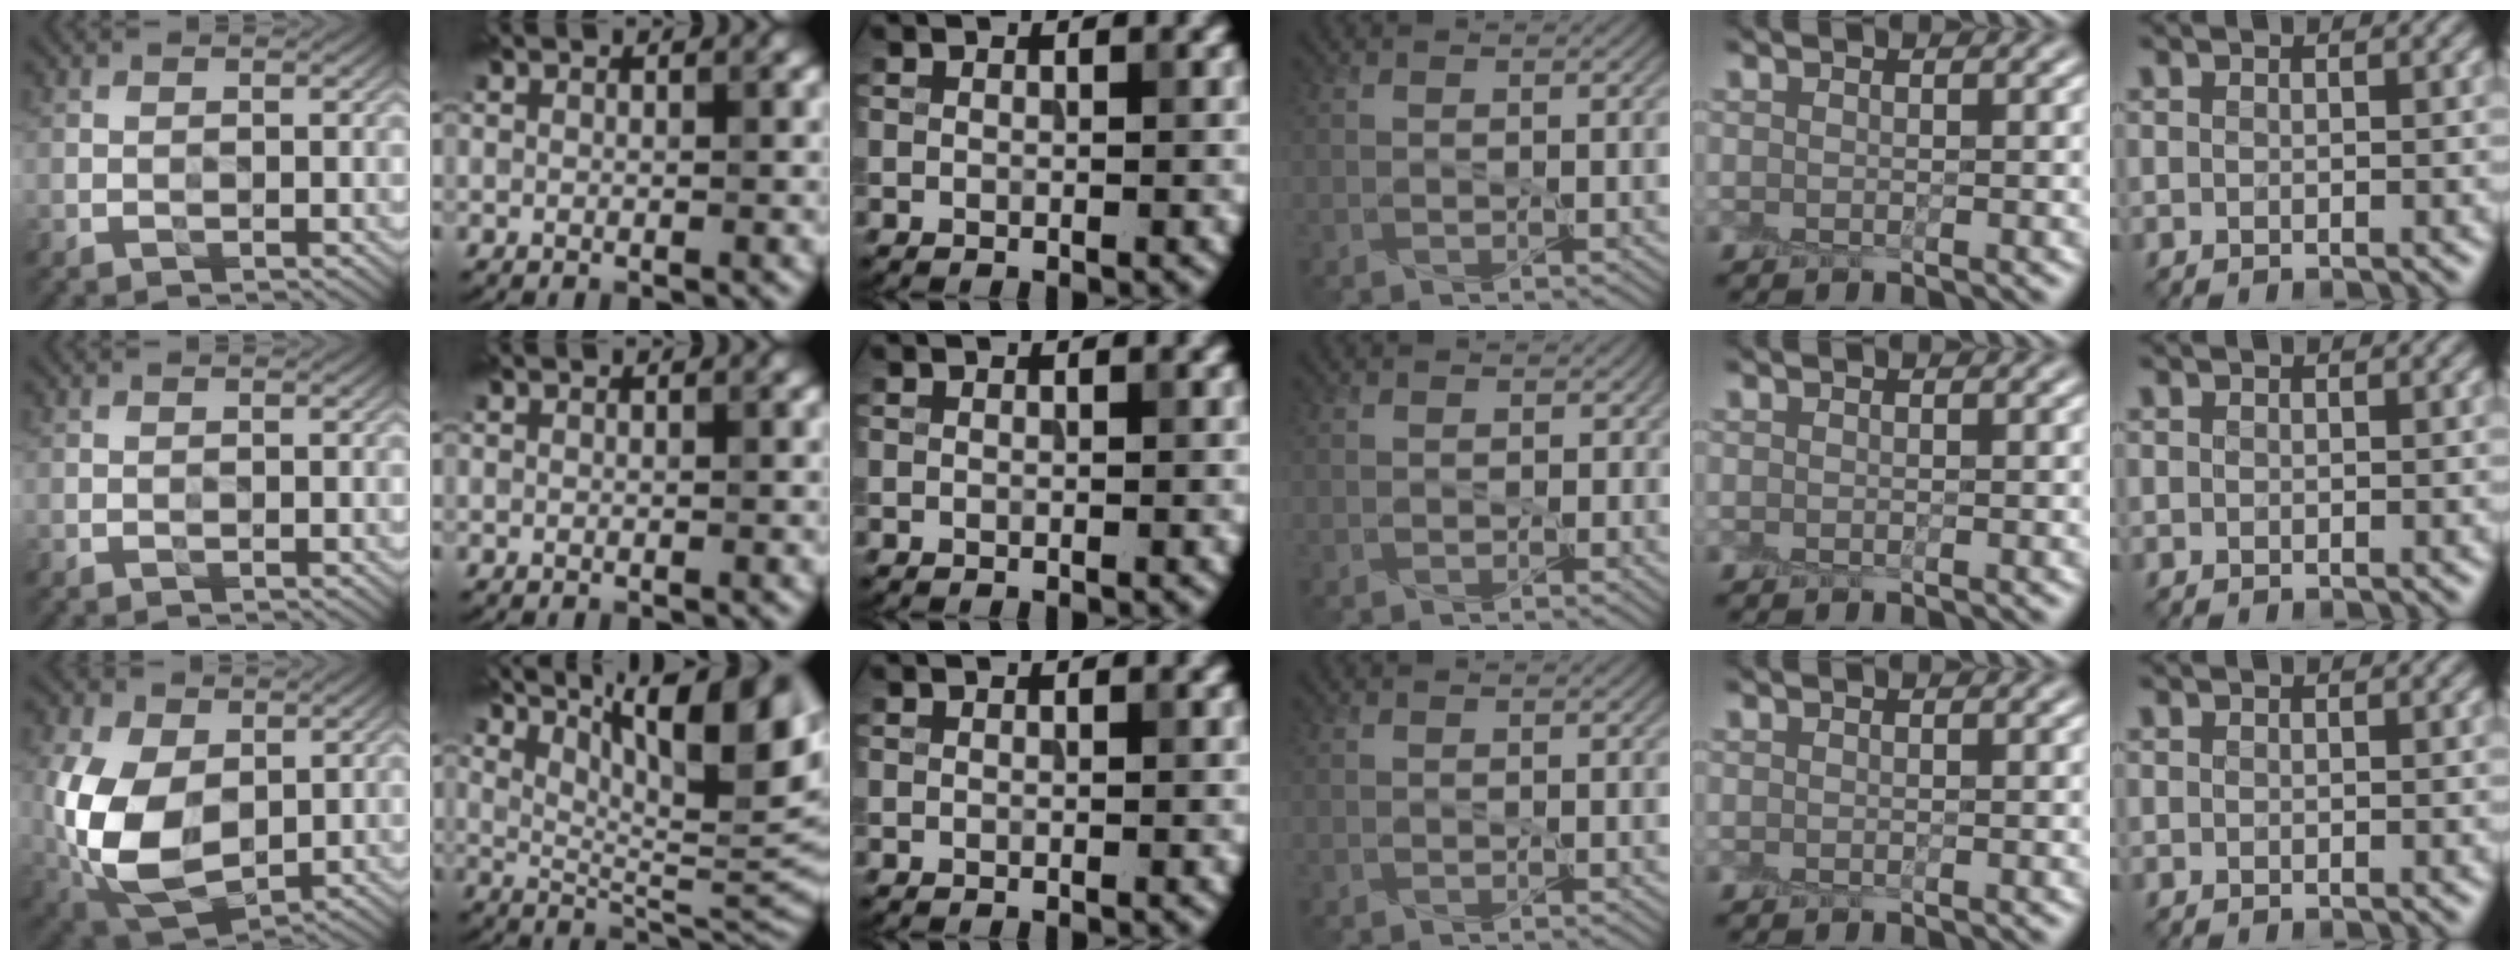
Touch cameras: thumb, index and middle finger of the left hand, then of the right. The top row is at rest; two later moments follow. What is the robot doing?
{"motion": "peel", "object": "plastic wrap"}